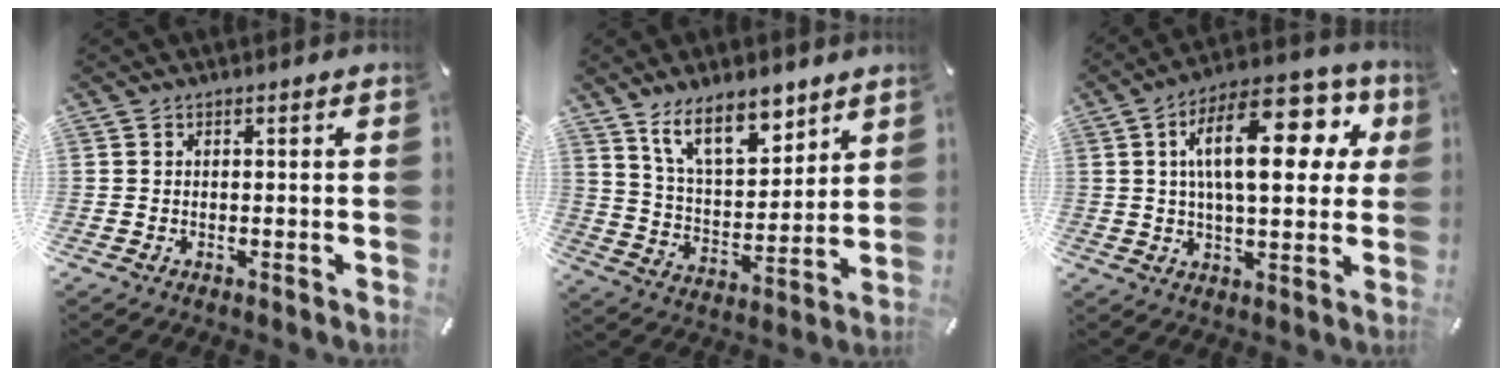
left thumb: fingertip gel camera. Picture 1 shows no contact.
{"total": 13.7, "force": [10.3, 6.0, 6.8], "torque": [-0.118, -0.056, 0.189]}
{"total": 21.7, "force": [6.5, 10.0, 18.1], "torque": [-0.282, -0.012, 0.098]}